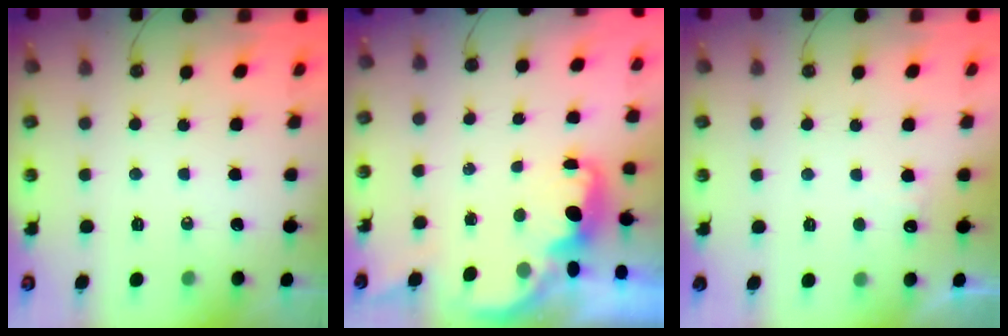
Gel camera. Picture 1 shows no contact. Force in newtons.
{"total": 1.4, "press": 1.2, "slide": 0.6}
{"total": 4.8, "press": 4.6, "slide": 1.3}